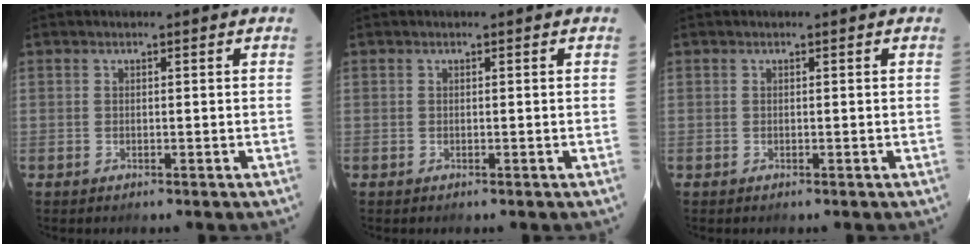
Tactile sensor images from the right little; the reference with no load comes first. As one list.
[{"total": 0.0}, {"total": 0.0}]